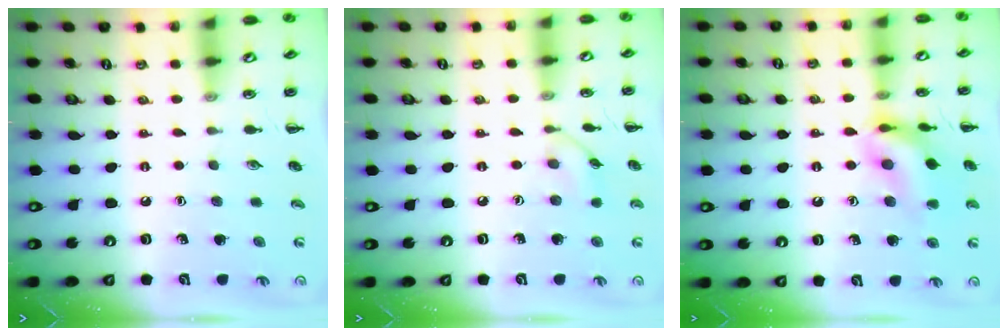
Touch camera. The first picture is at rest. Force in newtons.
{"total": 6.3, "press": 6.2, "slide": 1.4}
{"total": 14.0, "press": 13.9, "slide": 1.5}